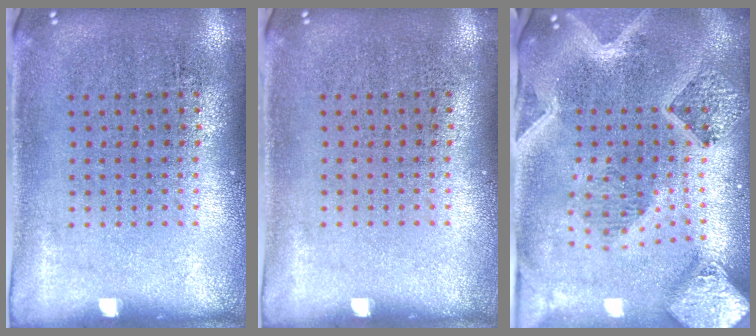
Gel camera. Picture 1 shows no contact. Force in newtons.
{"total": 0.0}
{"total": 4.1, "press": 3.1, "slide": 2.6}